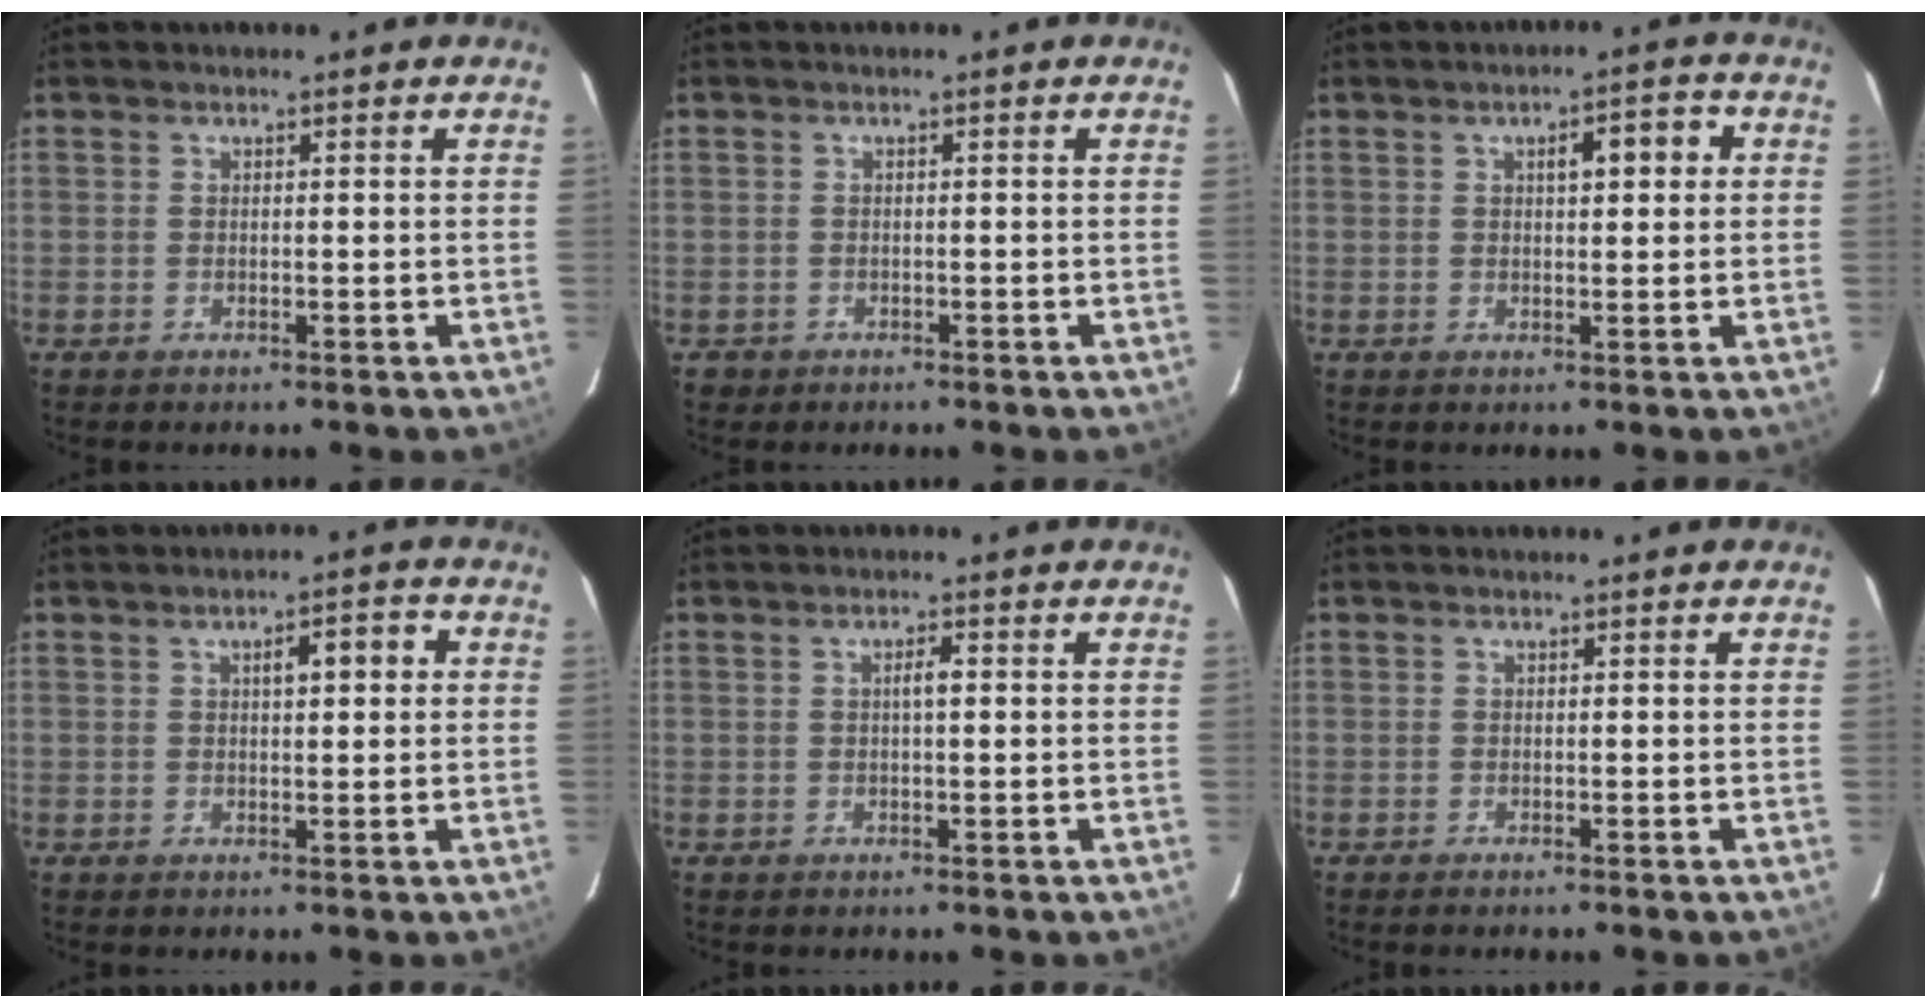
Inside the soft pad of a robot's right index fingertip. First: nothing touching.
{"total": 1.4, "force": [-0.6, 1.3, -0.2], "torque": [-0.009, 0.004, -0.009]}
{"total": 4.7, "force": [1.3, 1.4, 4.2], "torque": [-0.064, 0.017, 0.019]}
{"total": 4.3, "force": [1.1, 1.2, 4.0], "torque": [-0.062, 0.017, 0.015]}
{"total": 1.7, "force": [0.2, 0.3, 1.6], "torque": [-0.028, 0.005, 0.002]}
{"total": 0.8, "force": [-0.7, 0.0, 0.4], "torque": [-0.009, -0.002, -0.009]}